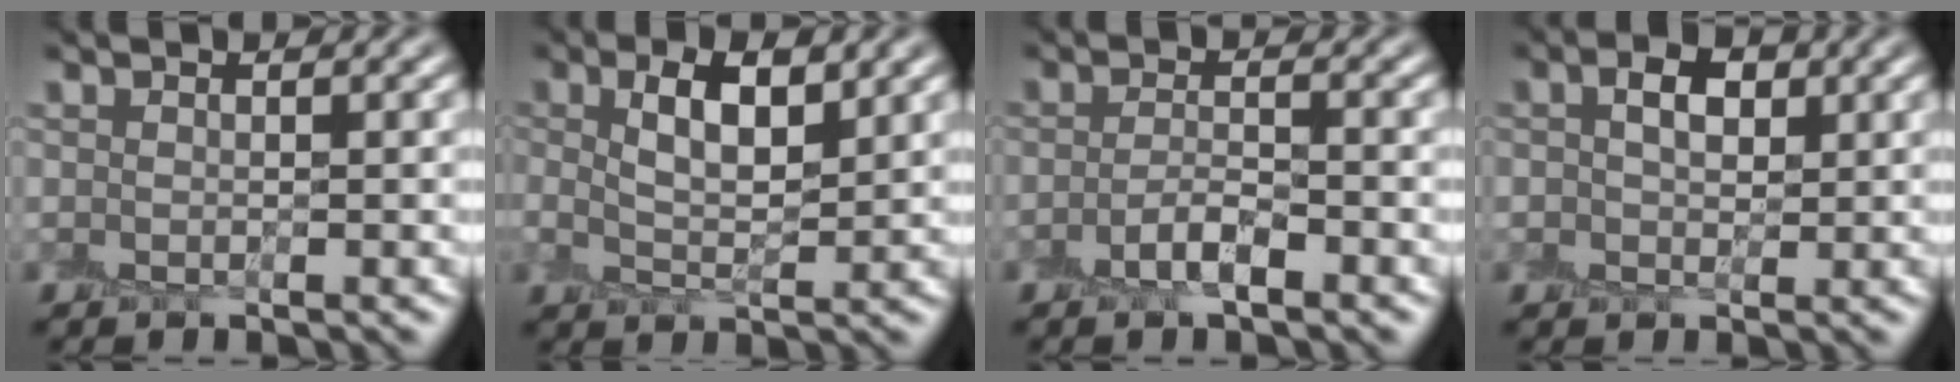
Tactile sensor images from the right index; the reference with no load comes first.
{"total": 4.5, "force": [1.5, 1.5, 3.9], "torque": [-0.077, 0.005, 0.026]}
{"total": 2.3, "force": [-1.2, 0.7, 1.9], "torque": [-0.037, 0.003, -0.028]}
{"total": 2.8, "force": [0.7, 1.8, 2.0], "torque": [-0.040, 0.006, 0.010]}